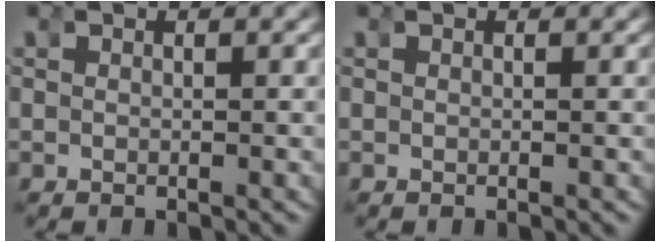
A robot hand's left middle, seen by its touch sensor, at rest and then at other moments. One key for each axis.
{"total": 0.0}